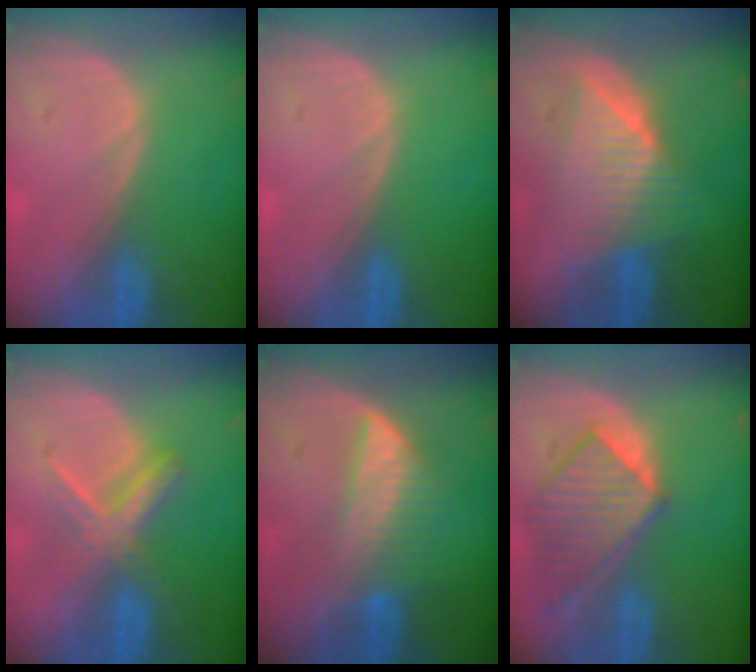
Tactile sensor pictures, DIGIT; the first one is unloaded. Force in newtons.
{"total": 0.0}
{"total": 7.7, "press": 7.7, "slide": 0.3}
{"total": 5.6, "press": 5.4, "slide": 1.1}
{"total": 6.5, "press": 5.8, "slide": 2.9}
{"total": 8.5, "press": 7.8, "slide": 3.5}